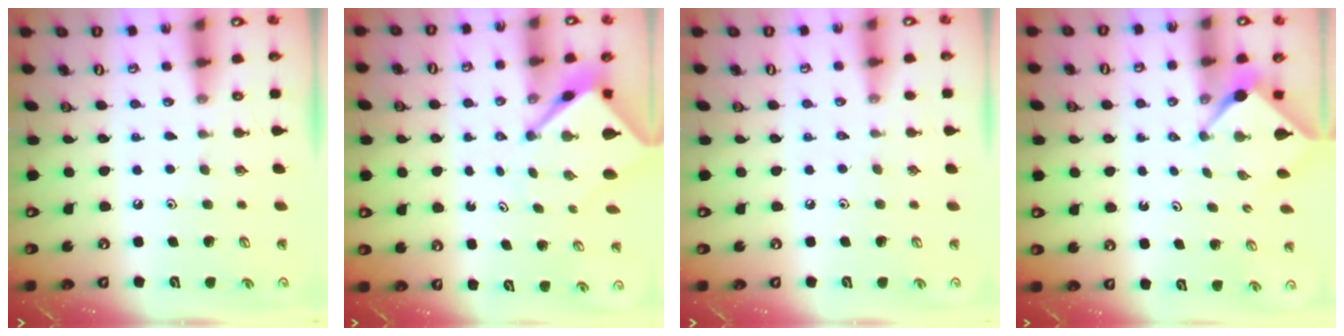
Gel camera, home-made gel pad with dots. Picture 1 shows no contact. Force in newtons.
{"total": 5.5, "press": 5.5, "slide": 0.3}
{"total": 2.1, "press": 2.1, "slide": 0.4}
{"total": 2.5, "press": 2.5, "slide": 0.3}